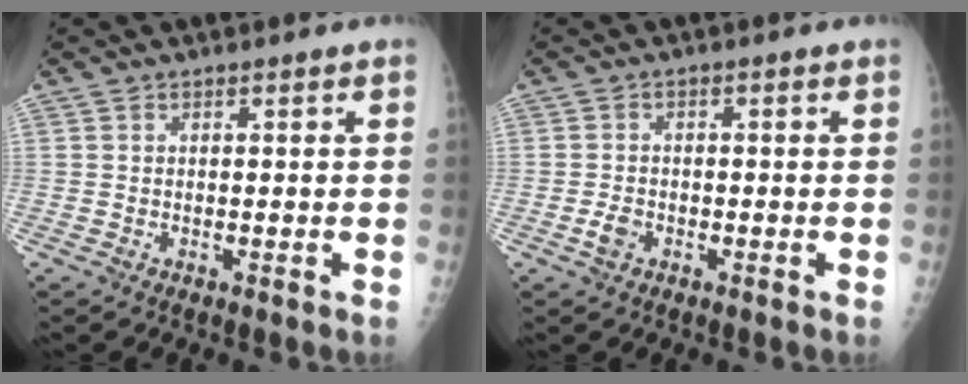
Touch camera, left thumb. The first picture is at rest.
{"total": 2.6, "force": [-1.2, 1.8, 1.4], "torque": [-0.025, 0.007, -0.022]}